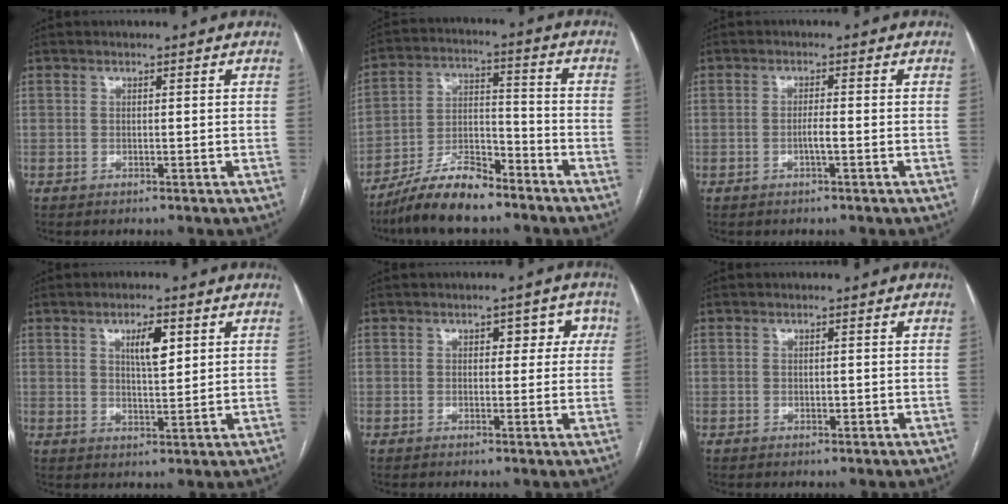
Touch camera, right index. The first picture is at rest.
{"total": 11.1, "force": [-9.1, 2.6, 5.7], "torque": [-0.107, 0.008, -0.167]}
{"total": 1.7, "force": [-0.6, 0.1, 1.6], "torque": [-0.028, 0.001, -0.010]}
{"total": 4.9, "force": [2.1, 1.4, 4.3], "torque": [-0.073, 0.001, 0.037]}
{"total": 4.3, "force": [1.3, 2.8, 3.0], "torque": [-0.016, 0.020, 0.011]}
{"total": 0.8, "force": [-0.1, 0.5, 0.6], "torque": [-0.006, 0.000, 0.000]}